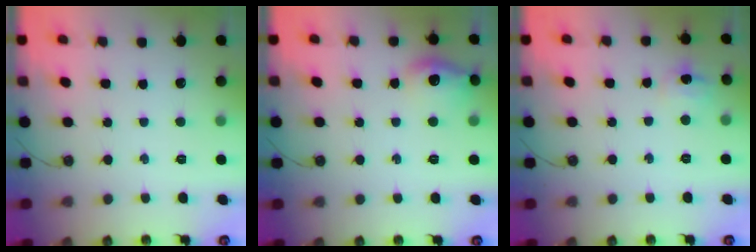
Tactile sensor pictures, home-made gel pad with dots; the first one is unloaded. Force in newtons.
{"total": 11.9, "press": 11.8, "slide": 1.0}
{"total": 5.5, "press": 5.5, "slide": 0.3}